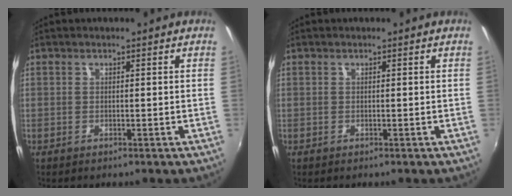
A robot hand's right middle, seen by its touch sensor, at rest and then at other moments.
{"total": 0.0}